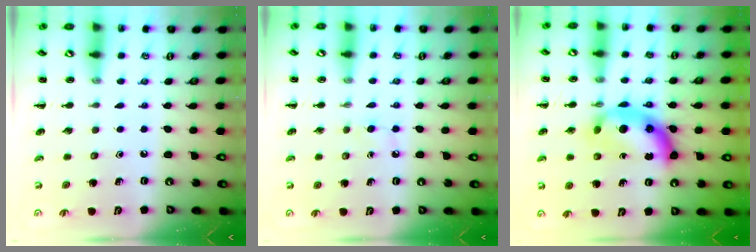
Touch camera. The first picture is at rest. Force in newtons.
{"total": 2.5, "press": 2.3, "slide": 1.0}
{"total": 14.1, "press": 14.1, "slide": 0.3}